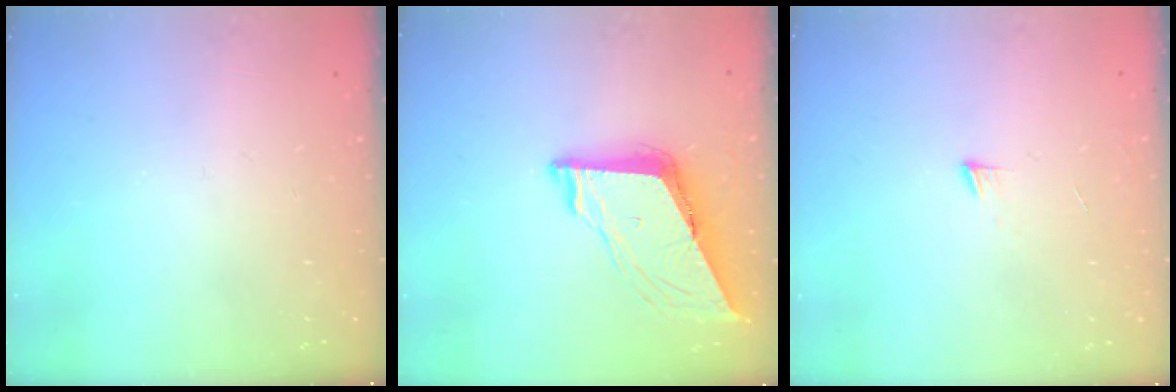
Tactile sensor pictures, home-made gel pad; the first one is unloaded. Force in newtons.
{"total": 8.4, "press": 8.4, "slide": 0.6}
{"total": 4.0, "press": 3.9, "slide": 0.4}